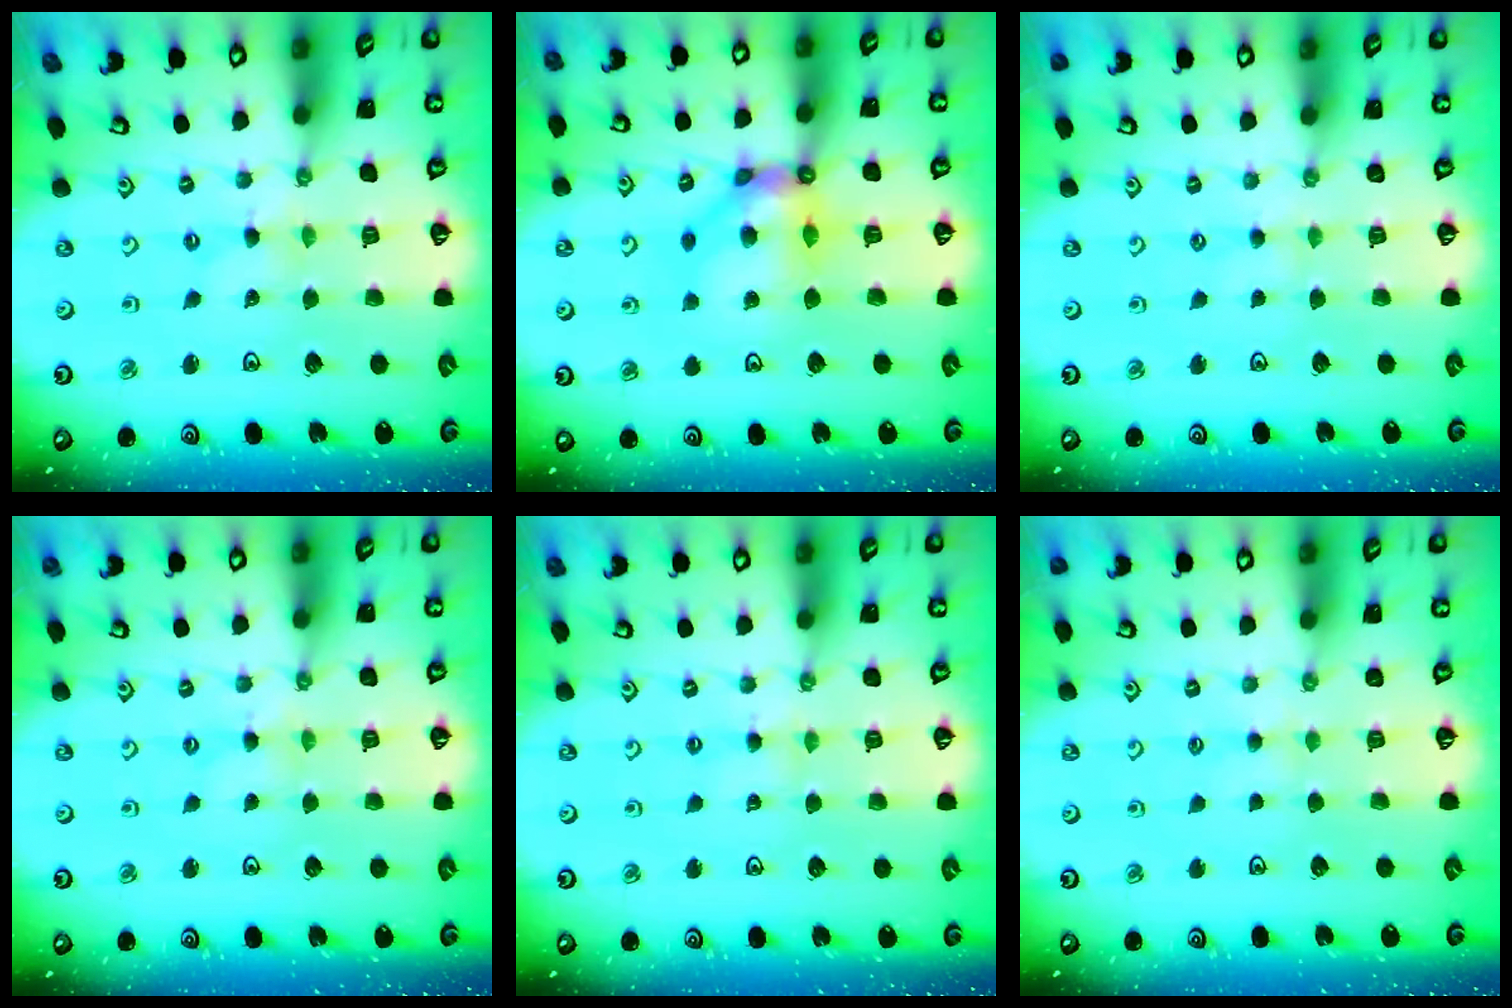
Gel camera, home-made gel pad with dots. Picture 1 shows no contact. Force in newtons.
{"total": 10.6, "press": 10.6, "slide": 1.3}
{"total": 1.8, "press": 1.7, "slide": 0.4}
{"total": 0.5, "press": 0.5, "slide": 0.2}
{"total": 2.6, "press": 2.6, "slide": 0.3}
{"total": 2.1, "press": 2.0, "slide": 0.4}